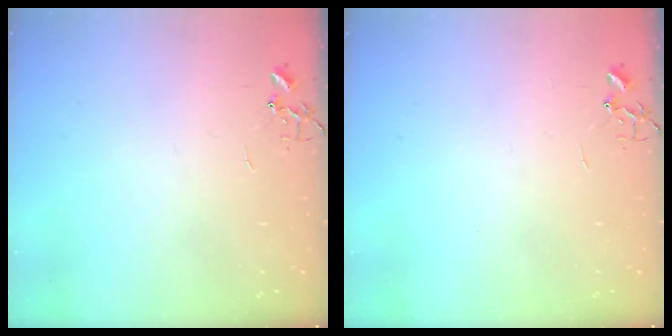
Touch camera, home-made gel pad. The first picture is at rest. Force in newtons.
{"total": 0.0}